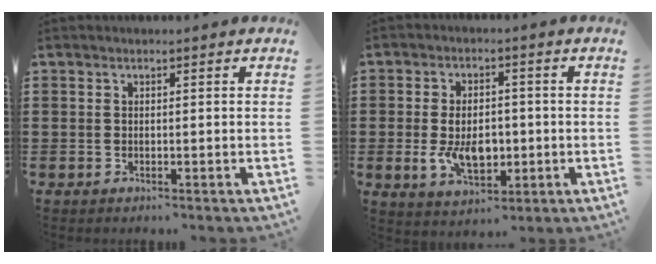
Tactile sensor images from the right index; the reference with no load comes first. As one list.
[{"total": 7.2, "force": [-0.9, 4.4, 5.7], "torque": [-0.098, 0.001, -0.018]}]